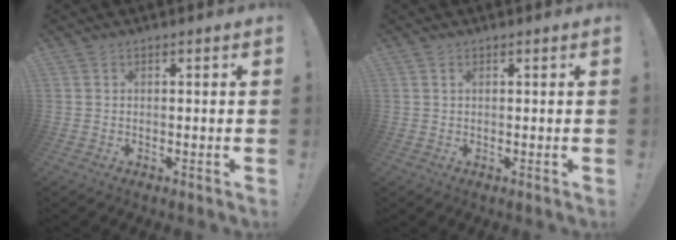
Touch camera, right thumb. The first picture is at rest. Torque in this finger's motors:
{"motor_torque": [-0.22, 0.05, 0.16, 0.04, 0.00]}